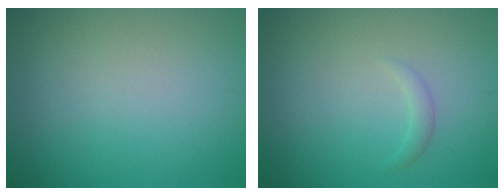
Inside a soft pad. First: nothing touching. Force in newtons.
{"total": 0.9, "press": 0.9, "slide": 0.0}